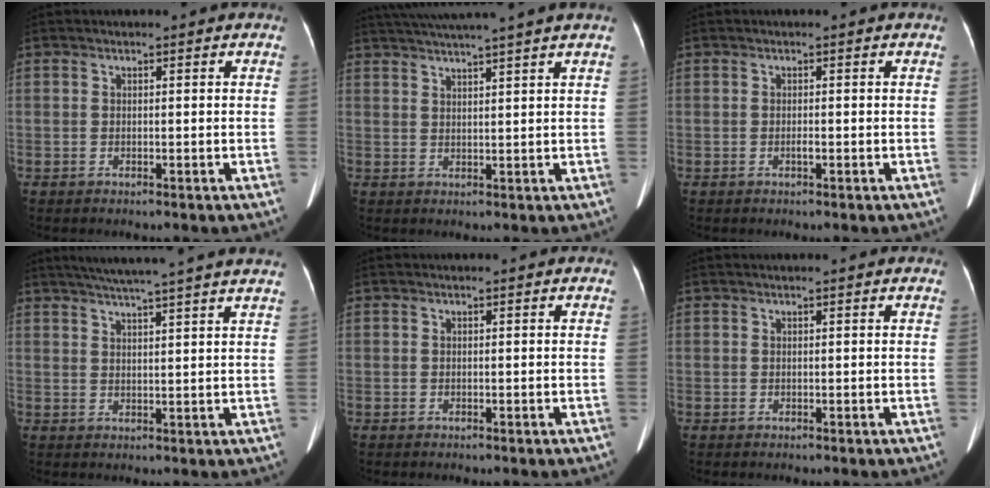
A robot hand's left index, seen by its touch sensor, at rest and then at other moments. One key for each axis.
{"total": 10.3, "fx": 8.9, "fy": -1.8, "fz": 5.0, "tx": -0.087, "ty": 0.014, "tz": 0.124}
{"total": 0.6, "fx": -0.3, "fy": 0.0, "fz": 0.5, "tx": -0.012, "ty": -0.002, "tz": -0.004}
{"total": 15.3, "fx": 13.1, "fy": -0.9, "fz": 7.7, "tx": -0.128, "ty": 0.014, "tz": 0.166}
{"total": 0.0}
{"total": 1.1, "fx": 0.9, "fy": 0.0, "fz": 0.5, "tx": -0.006, "ty": 0.017, "tz": 0.014}